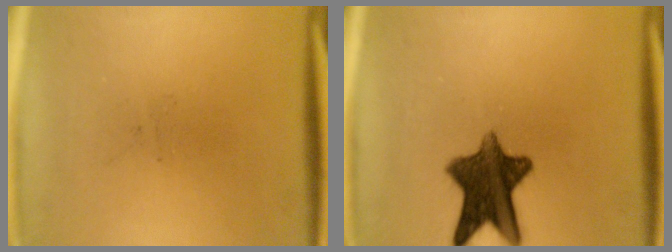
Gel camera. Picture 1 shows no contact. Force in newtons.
{"total": 10.9}